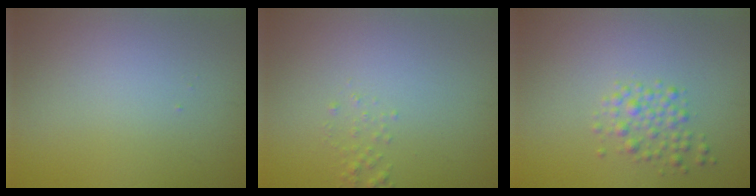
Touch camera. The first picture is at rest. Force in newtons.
{"total": 0.8, "press": 0.8, "slide": 0.1}
{"total": 2.0, "press": 2.0, "slide": 0.0}